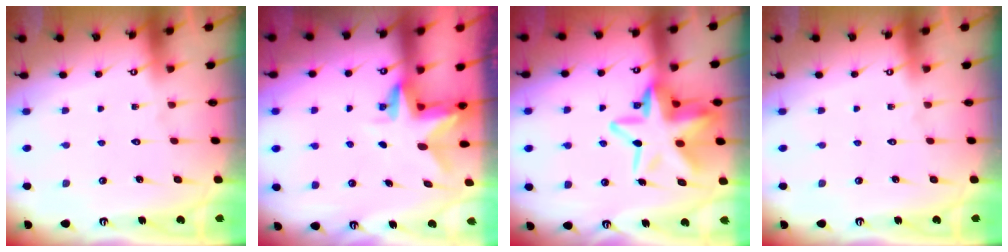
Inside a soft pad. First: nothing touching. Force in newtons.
{"total": 3.0, "press": 3.0, "slide": 0.2}
{"total": 17.3, "press": 17.1, "slide": 3.1}
{"total": 0.0}